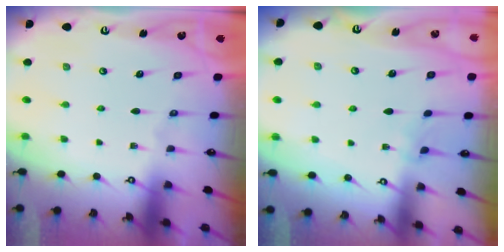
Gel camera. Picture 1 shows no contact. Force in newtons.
{"total": 2.8, "press": 2.8, "slide": 0.3}